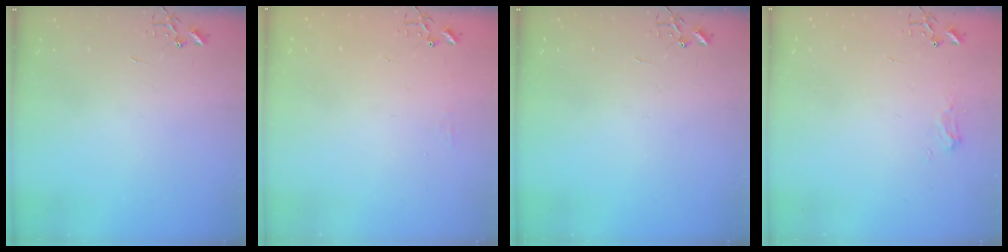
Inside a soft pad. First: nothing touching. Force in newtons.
{"total": 4.6, "press": 4.6, "slide": 0.7}
{"total": 0.0}
{"total": 6.0, "press": 6.0, "slide": 0.7}